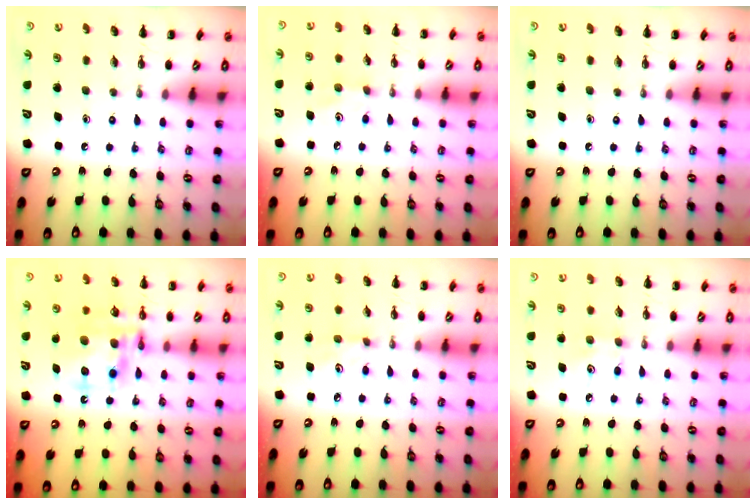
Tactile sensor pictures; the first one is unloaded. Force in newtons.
{"total": 3.4, "press": 3.3, "slide": 0.9}
{"total": 0.0}
{"total": 14.3, "press": 14.0, "slide": 3.1}
{"total": 3.4, "press": 3.3, "slide": 0.9}
{"total": 4.5, "press": 4.4, "slide": 1.1}